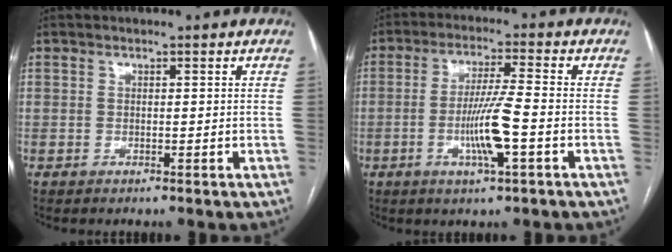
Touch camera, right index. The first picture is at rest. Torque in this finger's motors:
{"motor_torque": [0.01, 0.11, 0.15, 0.07]}